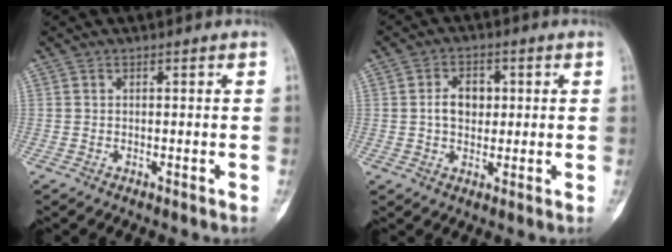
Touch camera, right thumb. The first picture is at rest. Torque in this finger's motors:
{"motor_torque": [0.75, 0.75, 0.64, -0.09, 0.25]}